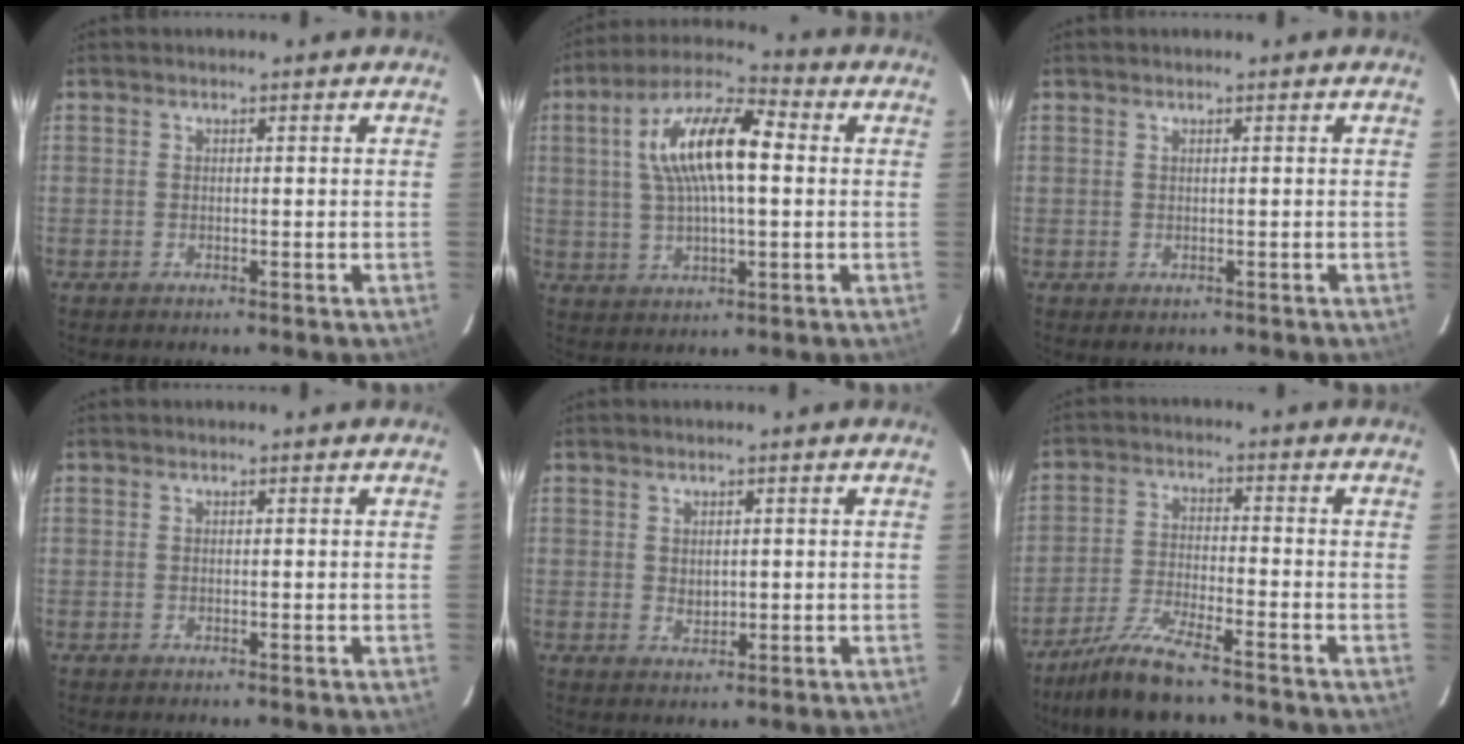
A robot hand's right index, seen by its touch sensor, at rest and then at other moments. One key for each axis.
{"total": 14.9, "fx": 2.5, "fy": 5.4, "fz": 13.6, "tx": -0.254, "ty": 0.024, "tz": 0.039}
{"total": 1.0, "fx": 0.1, "fy": 1.0, "fz": 0.0, "tx": 0.005, "ty": 0.000, "tz": 0.004}
{"total": 0.0}
{"total": 2.2, "fx": 0.2, "fy": 1.7, "fz": 1.4, "tx": -0.019, "ty": -0.001, "tz": 0.007}
{"total": 10.2, "fx": -8.5, "fy": 1.5, "fz": 5.5, "tx": -0.124, "ty": -0.017, "tz": -0.157}